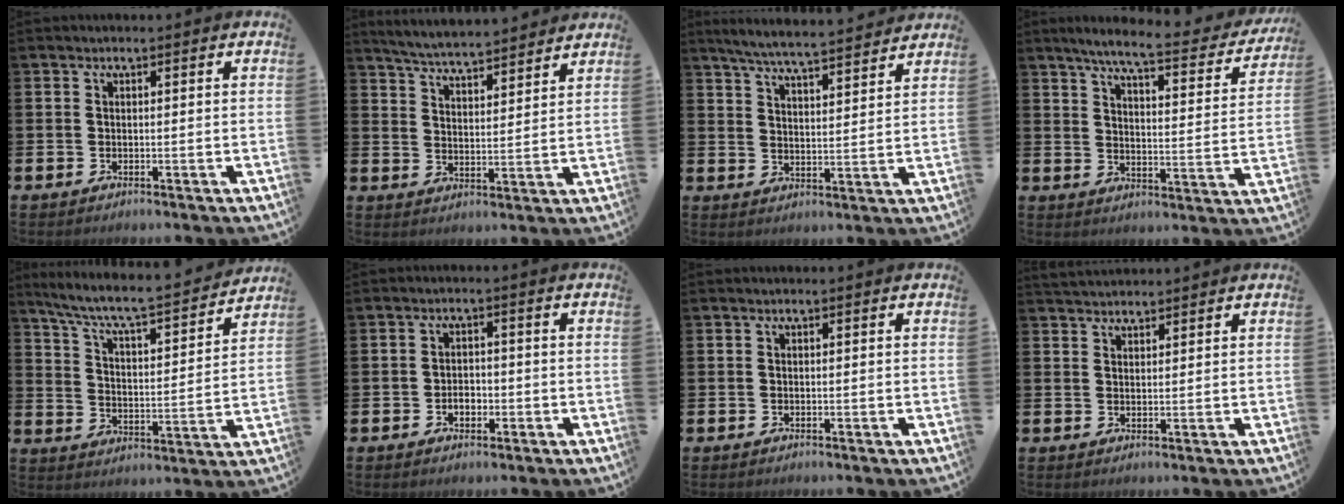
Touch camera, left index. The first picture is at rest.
{"total": 5.5, "force": [5.4, 0.0, 0.6], "torque": [-0.035, -0.035, 0.096]}
{"total": 6.1, "force": [5.9, 0.0, 1.7], "torque": [-0.048, -0.038, 0.102]}
{"total": 6.4, "force": [5.6, 0.5, 3.1], "torque": [-0.078, -0.038, 0.089]}
{"total": 7.5, "force": [6.8, 0.8, 3.0], "torque": [-0.092, -0.050, 0.113]}
{"total": 2.3, "force": [-0.8, 1.7, 1.4], "torque": [-0.018, 0.000, -0.019]}
{"total": 0.0}
{"total": 2.5, "force": [2.5, 0.5, 0.0], "torque": [-0.005, -0.007, 0.046]}